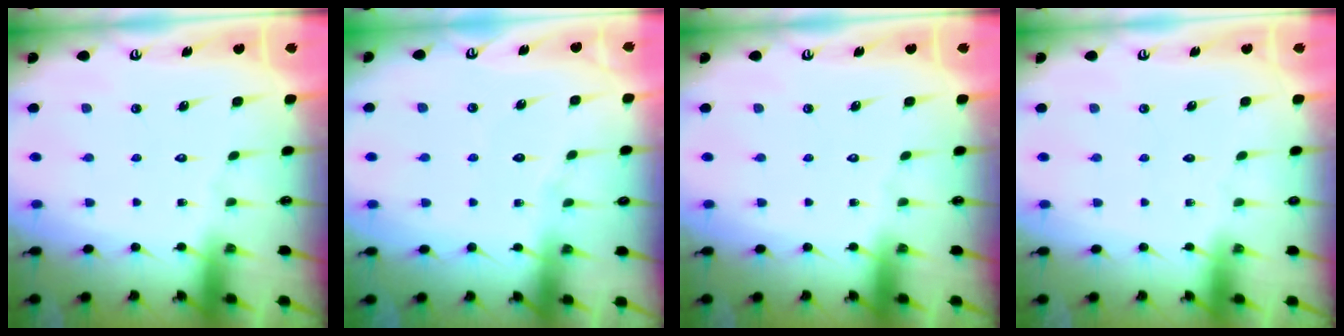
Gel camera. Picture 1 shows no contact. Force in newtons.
{"total": 5.9, "press": 5.8, "slide": 0.5}
{"total": 0.0}
{"total": 0.0}